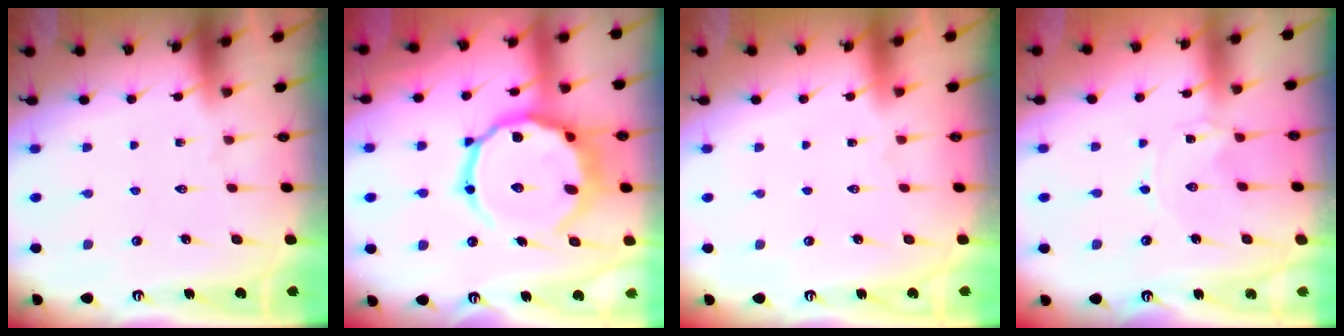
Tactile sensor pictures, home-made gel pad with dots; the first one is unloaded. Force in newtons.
{"total": 19.0, "press": 18.9, "slide": 1.9}
{"total": 1.6, "press": 1.6, "slide": 0.1}
{"total": 0.0}